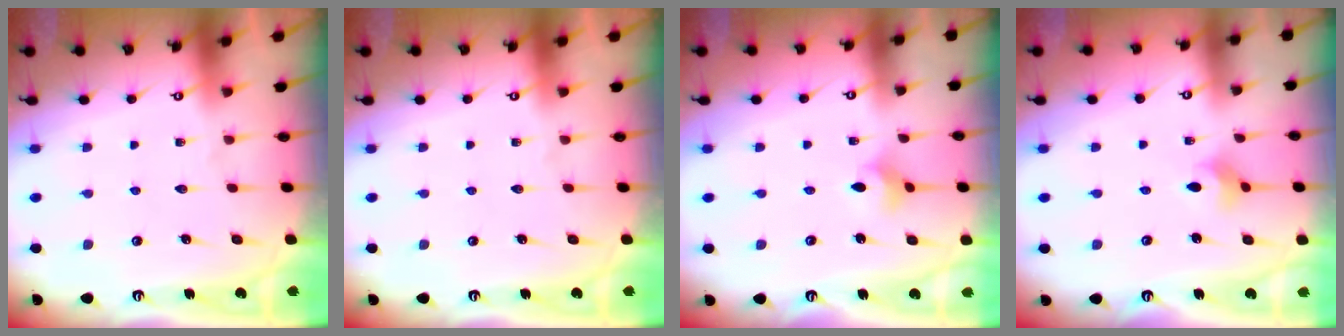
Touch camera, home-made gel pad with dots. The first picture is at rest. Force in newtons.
{"total": 0.0}
{"total": 3.1, "press": 3.1, "slide": 0.2}
{"total": 2.9, "press": 2.9, "slide": 0.7}